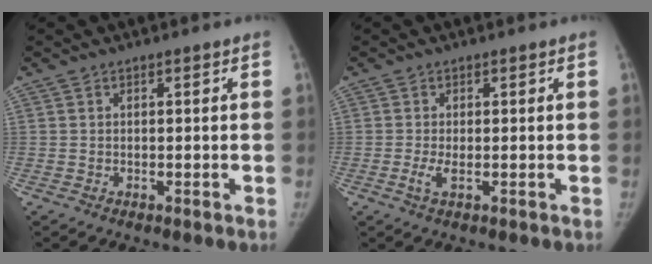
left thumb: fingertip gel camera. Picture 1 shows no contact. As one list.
[{"total": 2.2, "force": [-0.5, 0.8, 2.0], "torque": [-0.051, -0.006, -0.010]}]